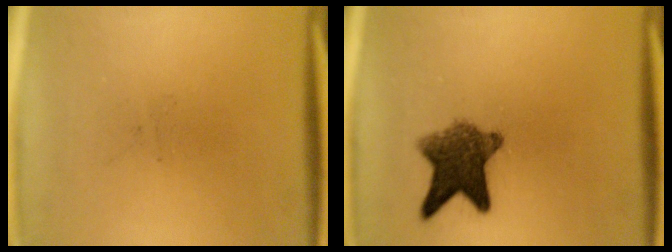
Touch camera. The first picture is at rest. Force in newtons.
{"total": 8.1}